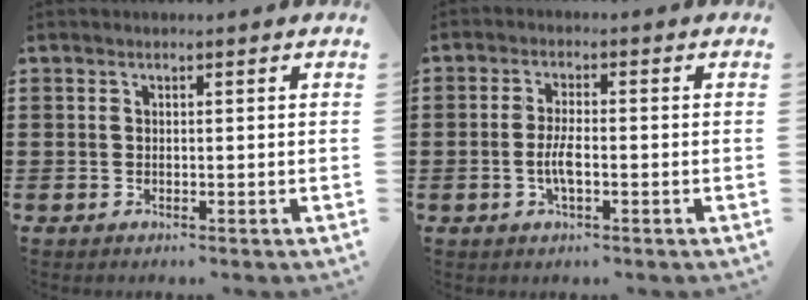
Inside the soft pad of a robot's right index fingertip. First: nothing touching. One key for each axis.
{"total": 4.0, "fx": -0.9, "fy": 1.2, "fz": 3.6, "tx": -0.079, "ty": -0.002, "tz": -0.022}